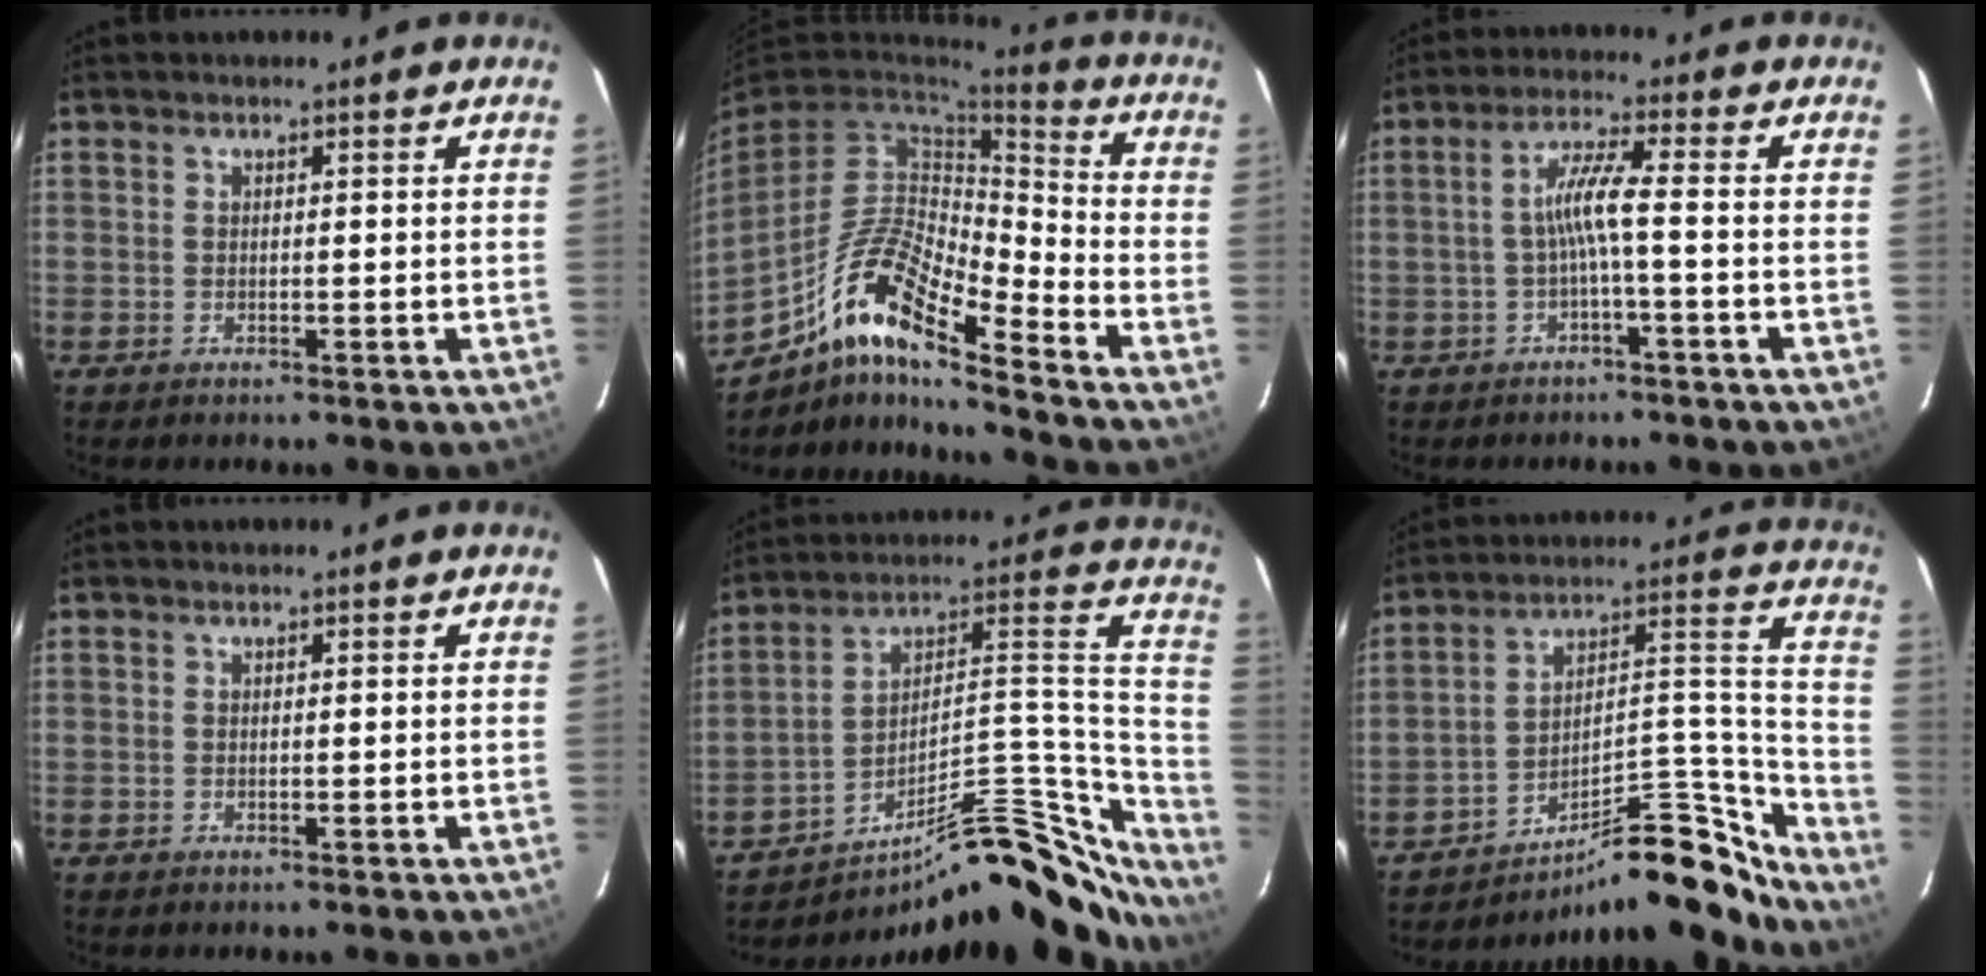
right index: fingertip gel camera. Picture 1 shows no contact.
{"total": 15.6, "force": [-9.9, 3.3, 11.6], "torque": [-0.217, -0.007, -0.199]}
{"total": 4.9, "force": [-1.4, -0.6, 4.7], "torque": [-0.101, 0.008, -0.023]}
{"total": 0.0}
{"total": 27.1, "force": [-20.0, 9.1, 15.9], "torque": [-0.190, 0.044, -0.283]}
{"total": 21.4, "force": [-19.1, 5.2, 8.1], "torque": [-0.086, 0.057, -0.280]}